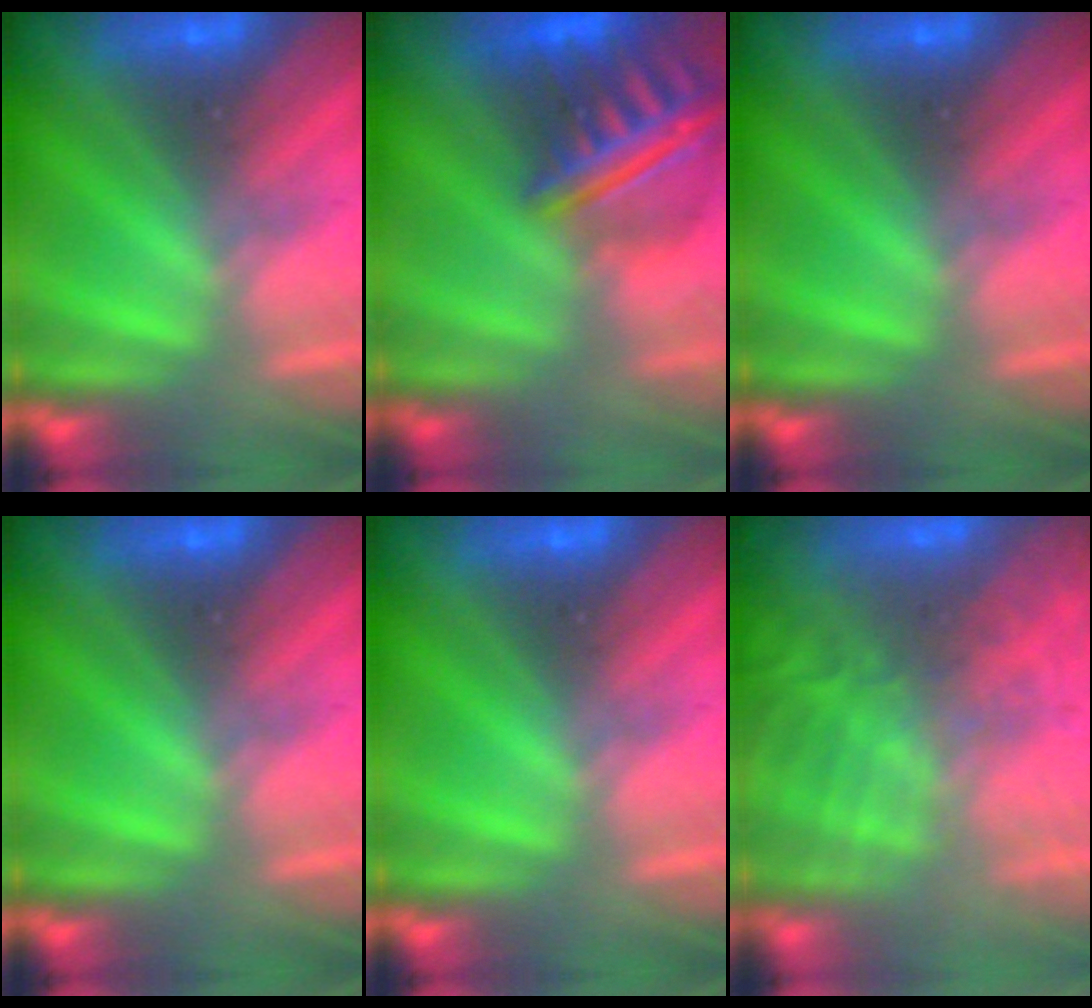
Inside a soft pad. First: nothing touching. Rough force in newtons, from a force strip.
{"total": 8.1}
{"total": 0.0}
{"total": 0.0}
{"total": 0.0}
{"total": 6.9}